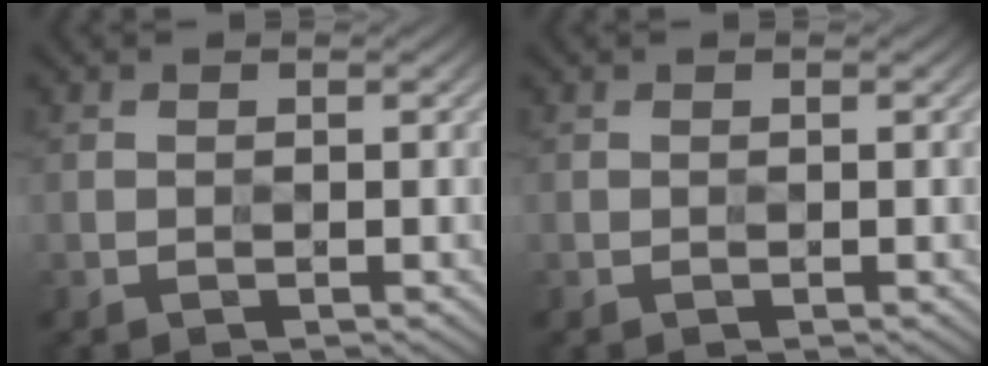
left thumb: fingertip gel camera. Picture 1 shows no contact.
{"total": 0.0}